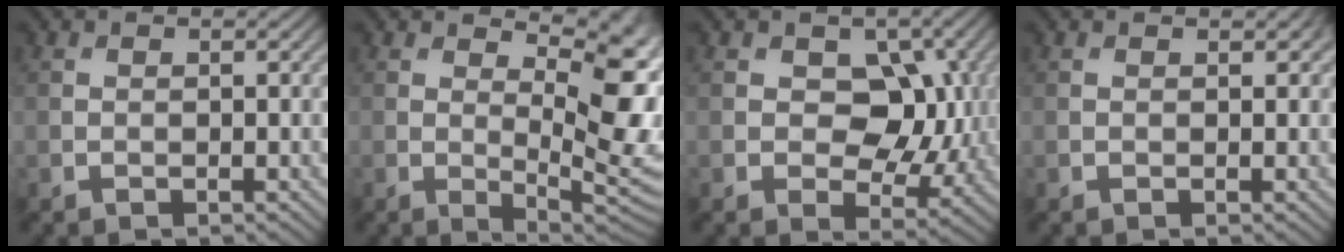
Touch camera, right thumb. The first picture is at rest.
{"total": 11.6, "force": [4.0, 5.0, 9.7], "torque": [-0.135, -0.004, 0.061]}
{"total": 7.6, "force": [0.8, 5.4, 5.4], "torque": [-0.072, -0.008, 0.003]}
{"total": 0.7, "force": [0.5, 0.3, 0.4], "torque": [-0.003, 0.000, 0.008]}